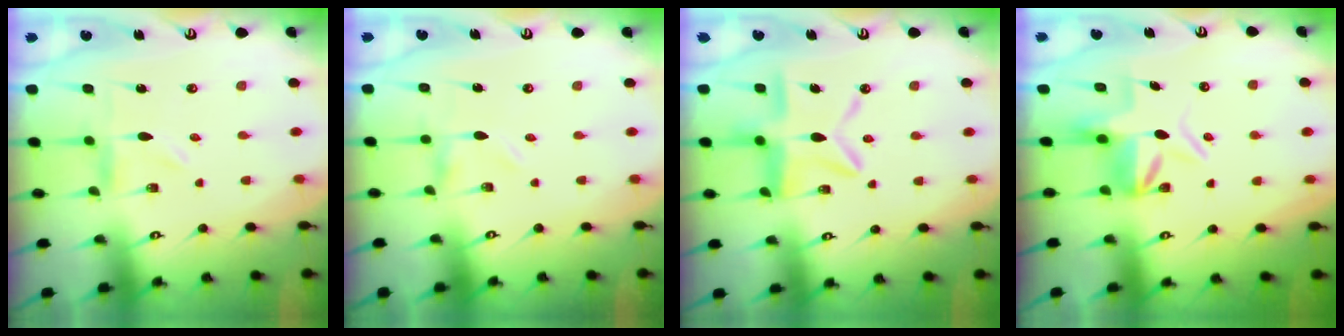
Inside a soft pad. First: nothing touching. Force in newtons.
{"total": 0.0}
{"total": 11.8, "press": 11.7, "slide": 1.2}
{"total": 6.3, "press": 6.2, "slide": 0.5}